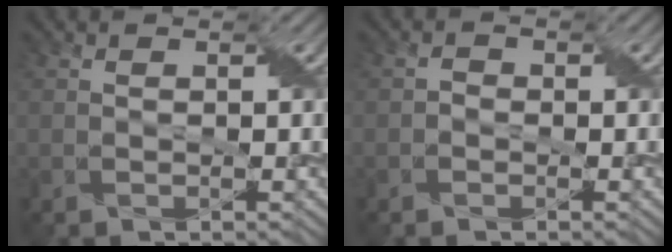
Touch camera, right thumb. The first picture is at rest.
{"total": 0.8, "force": [-0.5, 0.7, 0.3], "torque": [-0.007, 0.002, -0.012]}